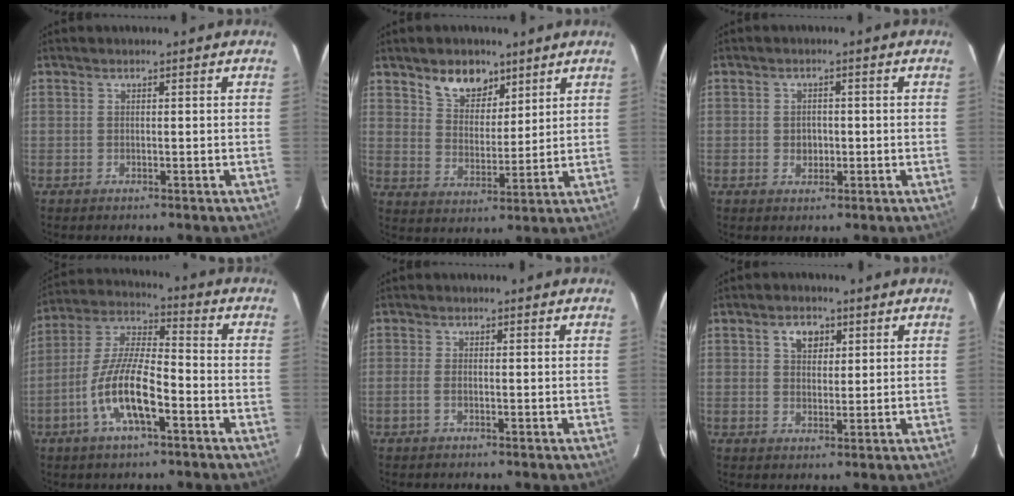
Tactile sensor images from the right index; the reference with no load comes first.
{"total": 8.6, "force": [5.8, 5.0, 3.8], "torque": [-0.058, 0.006, 0.107]}
{"total": 2.6, "force": [-0.4, 2.3, 1.2], "torque": [-0.020, 0.004, -0.005]}
{"total": 12.9, "force": [-5.4, 3.8, 11.1], "torque": [-0.231, -0.002, -0.104]}
{"total": 1.4, "force": [-0.6, 0.7, 1.1], "torque": [-0.027, 0.000, -0.014]}
{"total": 4.4, "force": [2.0, 3.0, 2.4], "torque": [-0.034, 0.010, 0.037]}